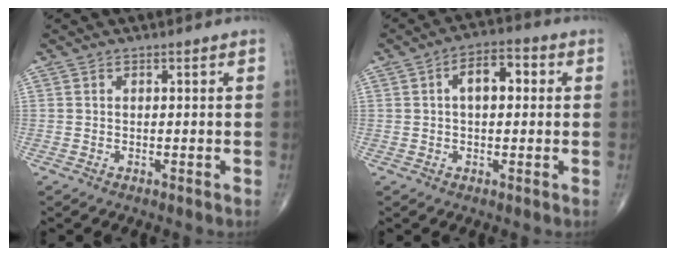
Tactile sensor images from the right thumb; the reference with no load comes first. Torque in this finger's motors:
{"motor_torque": [0.13, 1.50, 0.71, 0.02, 0.02]}